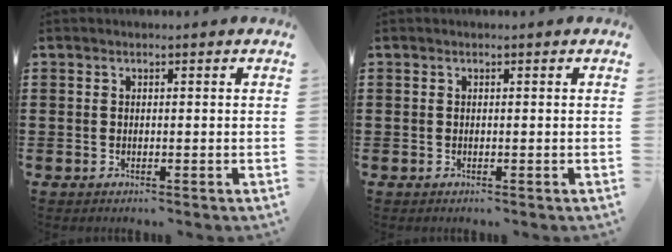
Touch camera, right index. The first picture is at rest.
{"total": 0.0}